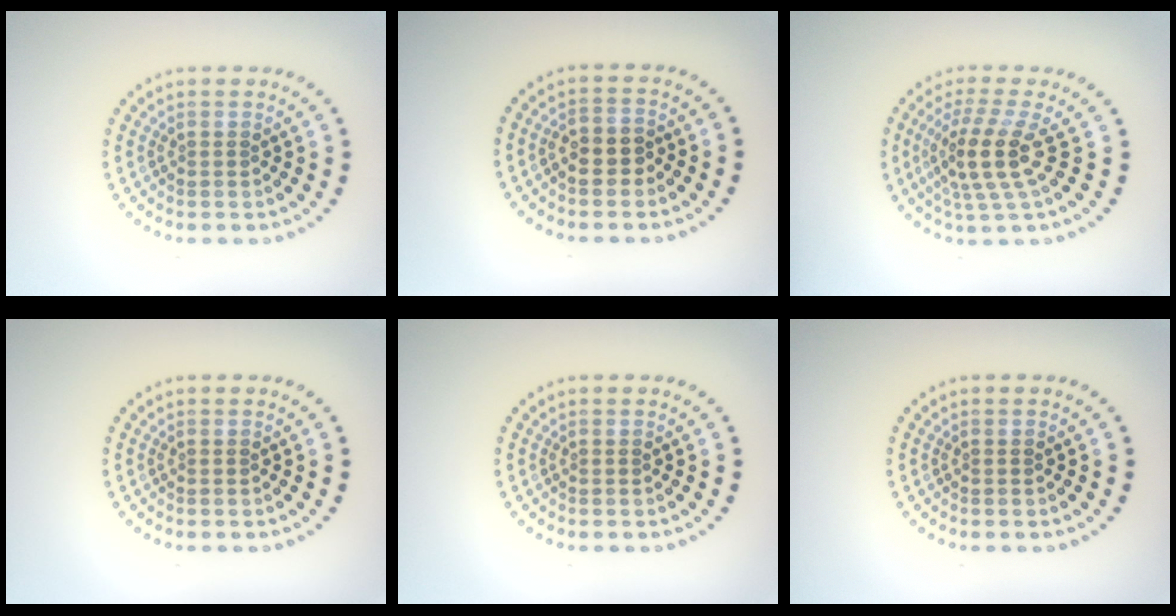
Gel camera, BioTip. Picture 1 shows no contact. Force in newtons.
{"total": 1.8, "press": 1.7, "slide": 0.6}
{"total": 4.2, "press": 3.5, "slide": 2.4}
{"total": 0.0}
{"total": 0.0}
{"total": 0.0}